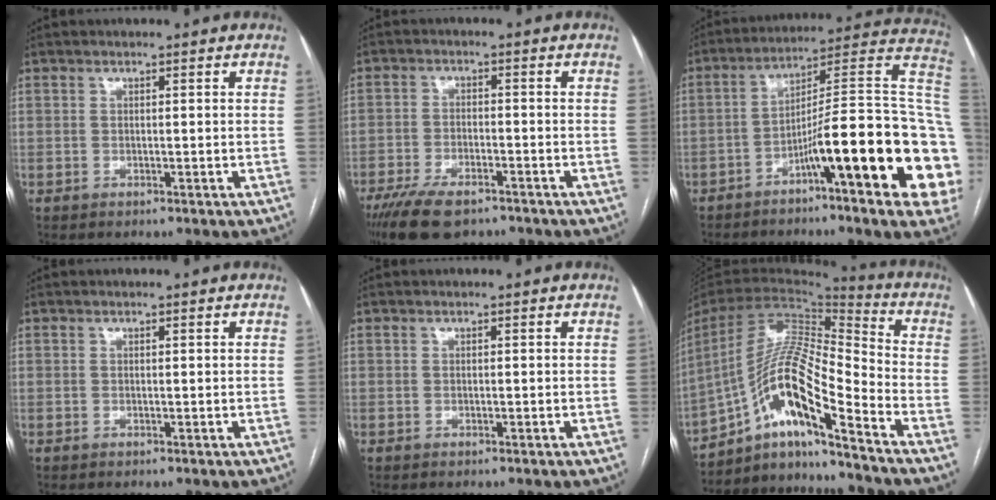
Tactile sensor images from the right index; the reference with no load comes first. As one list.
[{"total": 9.6, "force": [-7.1, 3.2, 5.5], "torque": [-0.098, -0.014, -0.121]}, {"total": 23.5, "force": [-7.1, 2.0, 22.3], "torque": [-0.226, 0.033, -0.104]}, {"total": 0.0}, {"total": 0.0}, {"total": 16.3, "force": [-10.4, 1.1, 12.6], "torque": [-0.243, 0.011, -0.186]}]